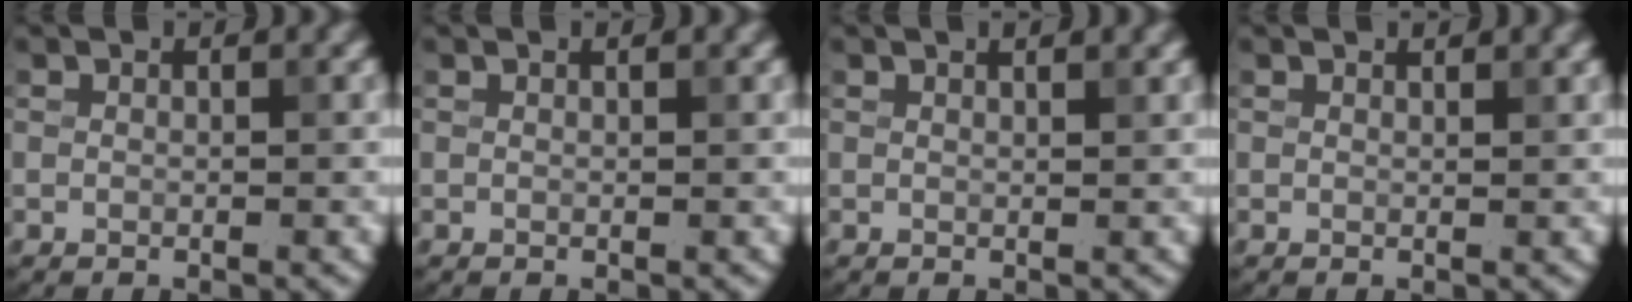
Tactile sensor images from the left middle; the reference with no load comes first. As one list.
[{"total": 0.0}, {"total": 0.8, "force": [0.7, 0.1, 0.4], "torque": [-0.007, 0.004, 0.016]}, {"total": 0.5, "force": [0.5, 0.1, 0.1], "torque": [-0.003, 0.001, 0.013]}]